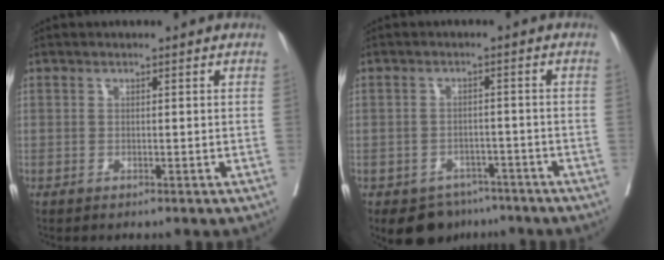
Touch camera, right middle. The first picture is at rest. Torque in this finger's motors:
{"motor_torque": [0.33, -0.25, 0.04, 0.01]}